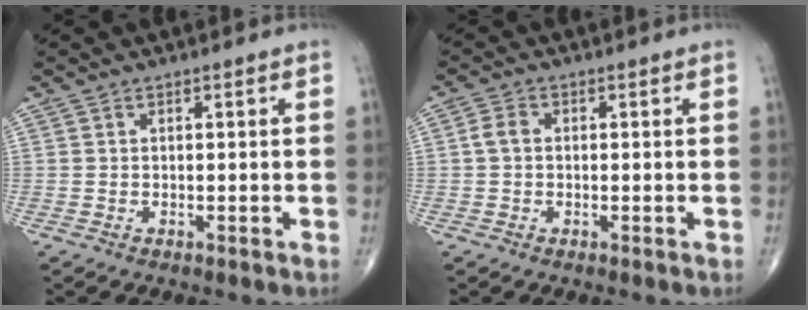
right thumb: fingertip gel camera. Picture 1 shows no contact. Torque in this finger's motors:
{"motor_torque": [-0.31, 0.31, 0.00, -0.07, 0.03]}